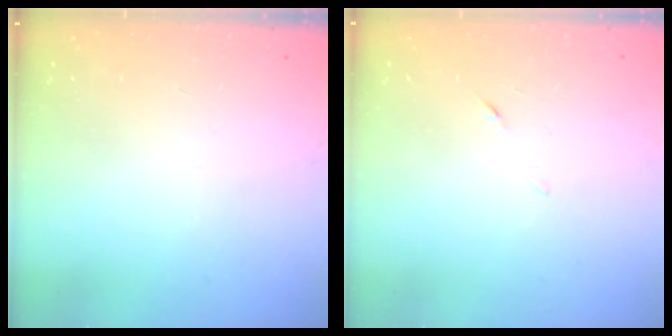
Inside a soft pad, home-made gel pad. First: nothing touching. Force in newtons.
{"total": 4.5, "press": 4.5, "slide": 0.6}